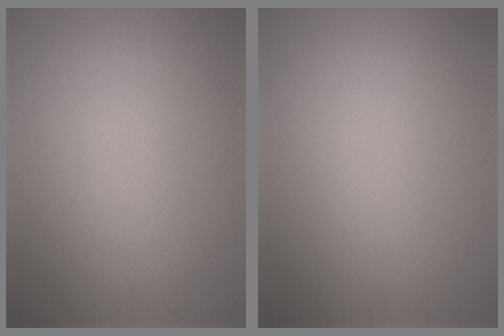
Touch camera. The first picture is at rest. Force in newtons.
{"total": 0.0}